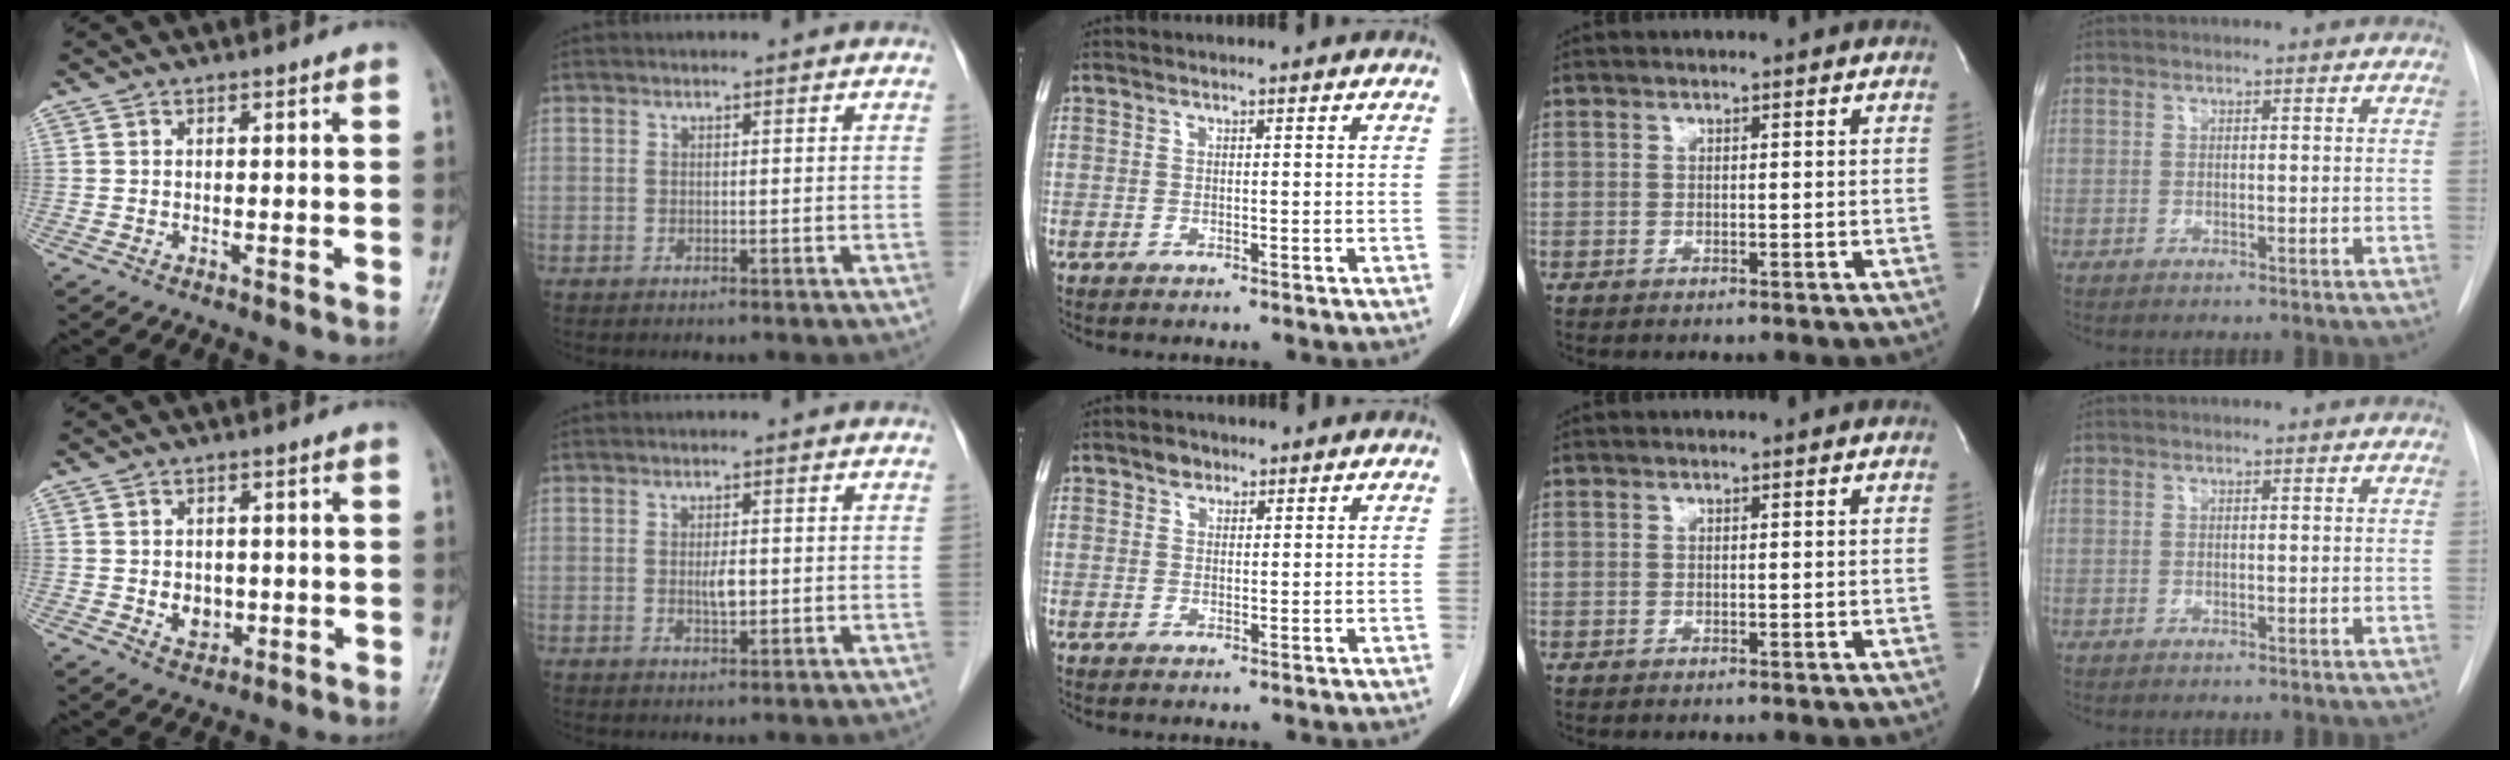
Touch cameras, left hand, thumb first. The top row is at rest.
{"thumb": {"total": 4.4, "force": [-0.6, 3.5, 2.6], "torque": [-0.021, 0.001, -0.002]}, "index": {"total": 2.1, "force": [-0.1, 0.7, 2.0], "torque": [-0.039, -0.001, -0.001]}, "middle": {"total": 1.8, "force": [1.2, 1.2, 0.5], "torque": [-0.007, 0.001, 0.019]}}